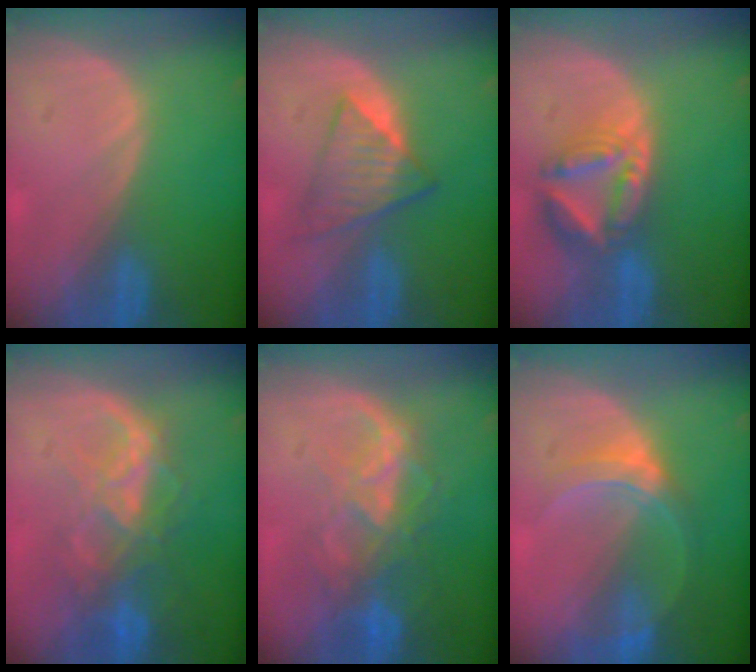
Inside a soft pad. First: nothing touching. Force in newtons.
{"total": 6.0, "press": 5.8, "slide": 1.6}
{"total": 8.2, "press": 7.1, "slide": 4.2}
{"total": 8.8, "press": 7.5, "slide": 4.7}
{"total": 8.8, "press": 7.6, "slide": 4.4}
{"total": 5.3, "press": 5.3, "slide": 0.5}